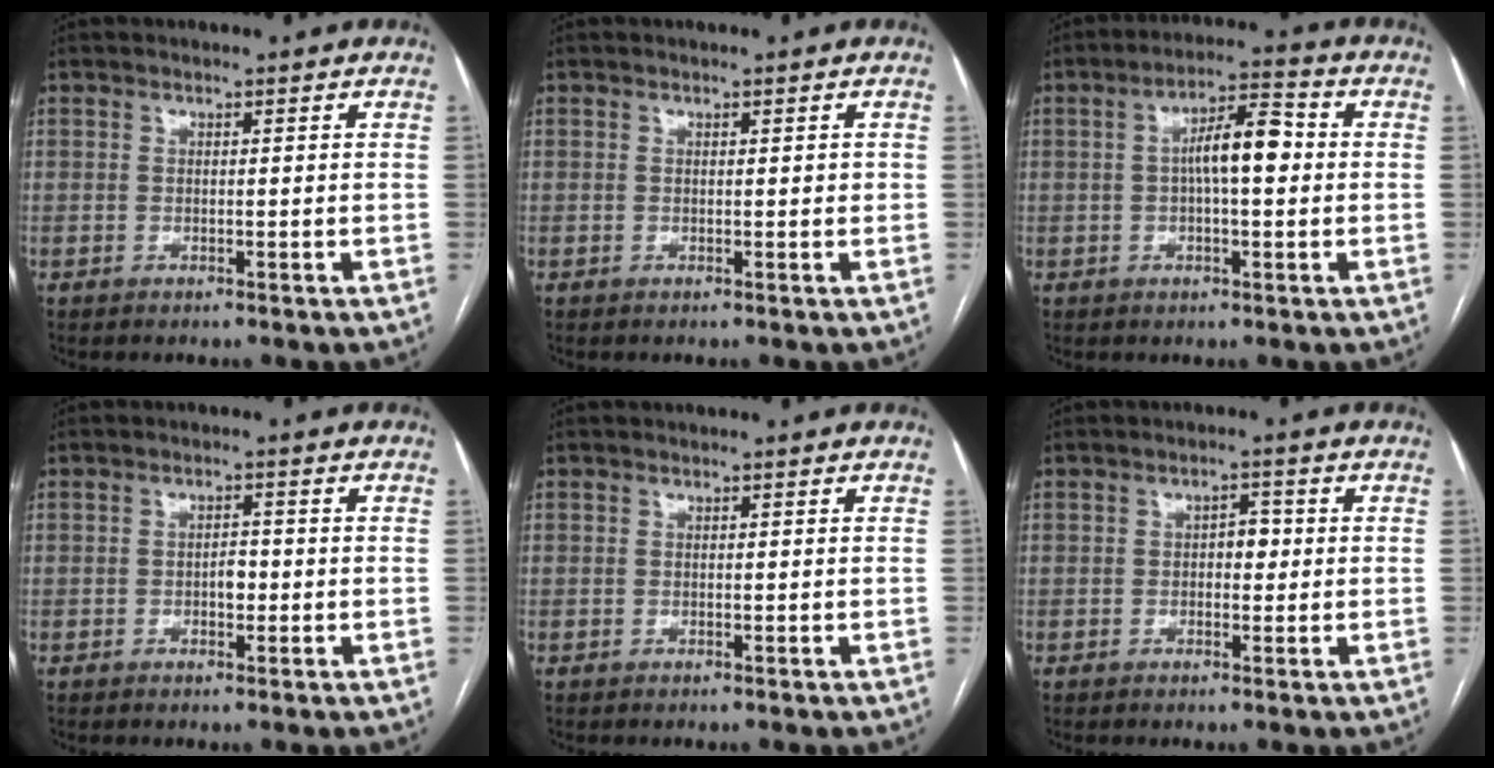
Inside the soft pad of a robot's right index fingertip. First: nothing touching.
{"total": 0.8, "force": [0.2, 0.4, 0.7], "torque": [-0.009, 0.002, 0.003]}
{"total": 7.7, "force": [0.4, 2.1, 7.4], "torque": [-0.133, 0.024, 0.003]}
{"total": 2.1, "force": [-0.5, 1.1, 1.7], "torque": [-0.022, 0.005, -0.007]}
{"total": 0.0}
{"total": 2.6, "force": [0.0, 1.5, 2.1], "torque": [-0.026, 0.011, -0.001]}